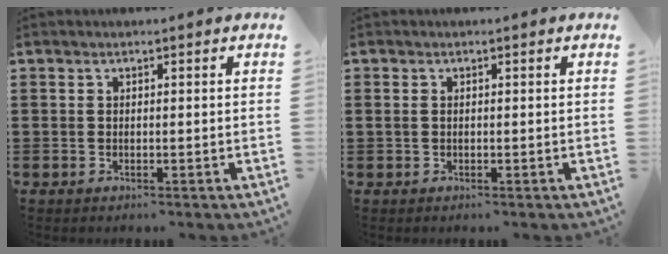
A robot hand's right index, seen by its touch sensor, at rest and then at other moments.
{"total": 0.9, "force": [0.2, 0.7, 0.5], "torque": [-0.014, 0.006, 0.002]}